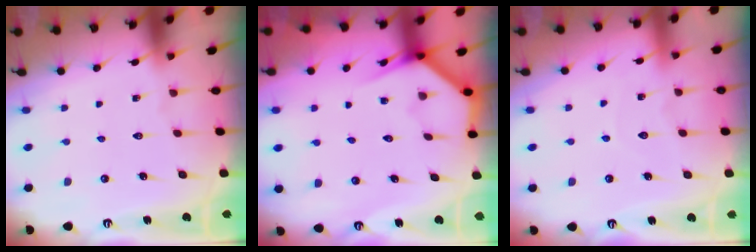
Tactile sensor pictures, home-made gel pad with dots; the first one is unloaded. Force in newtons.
{"total": 3.8, "press": 3.8, "slide": 0.2}
{"total": 4.7, "press": 4.6, "slide": 0.5}